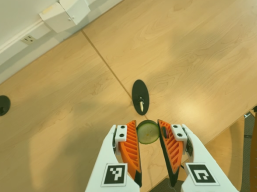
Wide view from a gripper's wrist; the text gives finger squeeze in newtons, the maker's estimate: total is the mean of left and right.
{"total": 7.5, "left": 7.5, "right": 7.6}